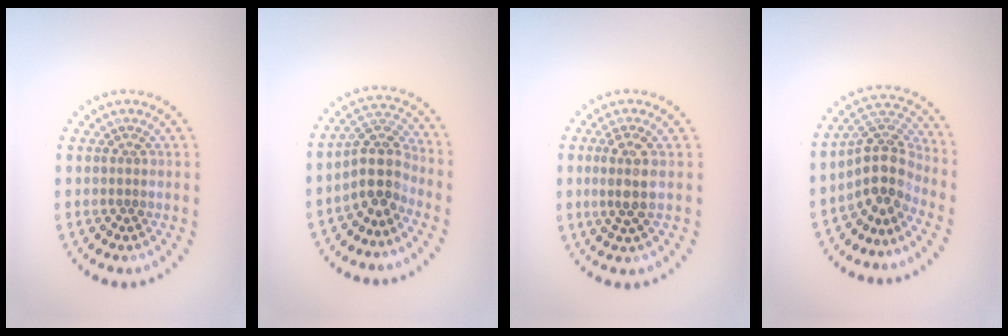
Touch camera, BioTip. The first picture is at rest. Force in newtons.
{"total": 3.7, "press": 2.9, "slide": 2.2}
{"total": 2.5, "press": 2.2, "slide": 1.1}
{"total": 4.3, "press": 3.2, "slide": 2.9}